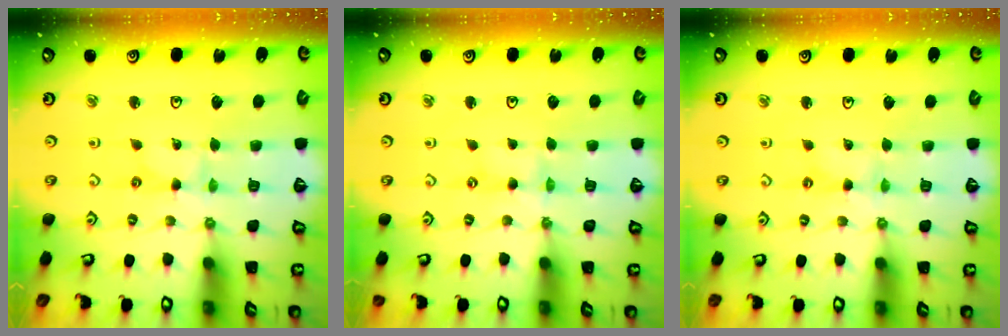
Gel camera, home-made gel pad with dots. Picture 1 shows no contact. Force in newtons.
{"total": 0.0}
{"total": 1.1, "press": 1.1, "slide": 0.2}